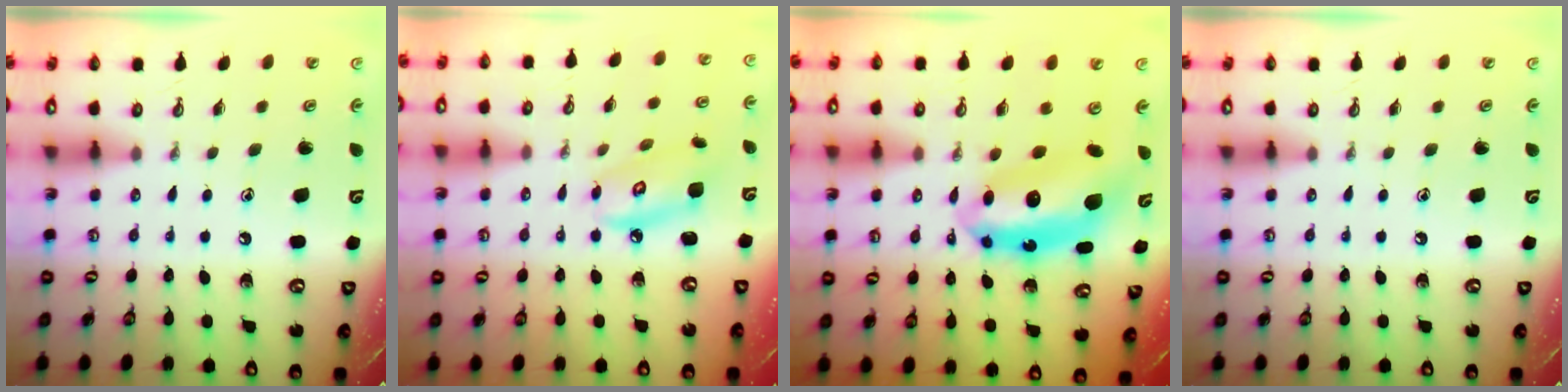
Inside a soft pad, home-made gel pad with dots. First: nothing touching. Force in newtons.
{"total": 7.2, "press": 7.1, "slide": 0.5}
{"total": 8.4, "press": 8.4, "slide": 0.6}
{"total": 0.0}